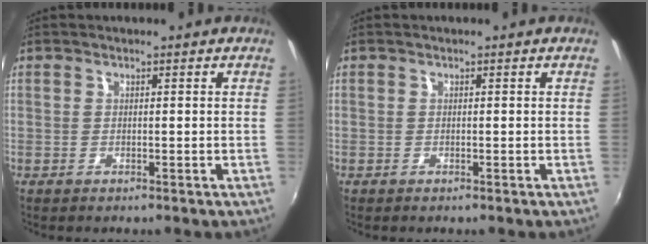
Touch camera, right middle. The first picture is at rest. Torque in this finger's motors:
{"motor_torque": [0.20, -0.21, 0.03, 0.01]}